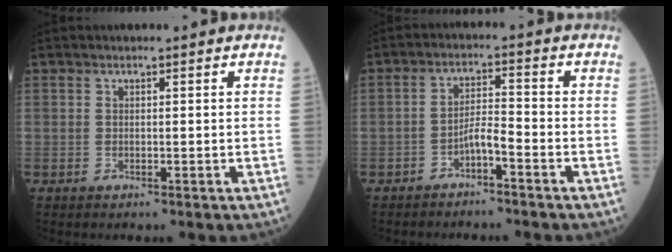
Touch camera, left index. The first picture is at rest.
{"total": 3.4, "force": [-2.4, 0.3, 2.5], "torque": [-0.045, 0.005, -0.045]}